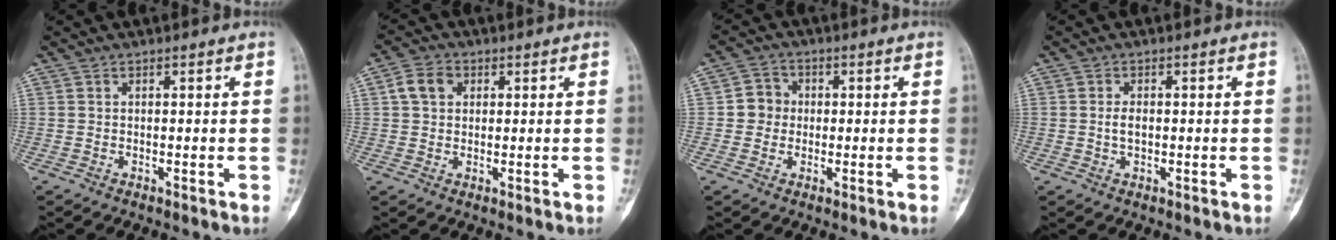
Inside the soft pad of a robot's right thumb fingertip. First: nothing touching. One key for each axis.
{"total": 4.8, "fx": 1.3, "fy": 3.8, "fz": 2.7, "tx": -0.041, "ty": 0.007, "tz": 0.021}
{"total": 4.4, "fx": 0.0, "fy": 4.2, "fz": 1.4, "tx": 0.003, "ty": 0.010, "tz": -0.008}
{"total": 2.1, "fx": -0.1, "fy": 1.2, "fz": 1.7, "tx": -0.031, "ty": 0.002, "tz": -0.003}